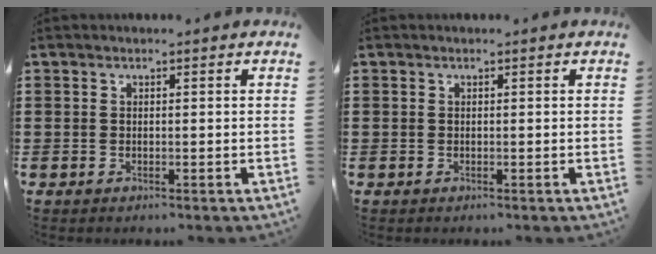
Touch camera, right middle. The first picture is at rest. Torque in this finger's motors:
{"motor_torque": [-0.37, -0.19, 0.06, -0.01]}